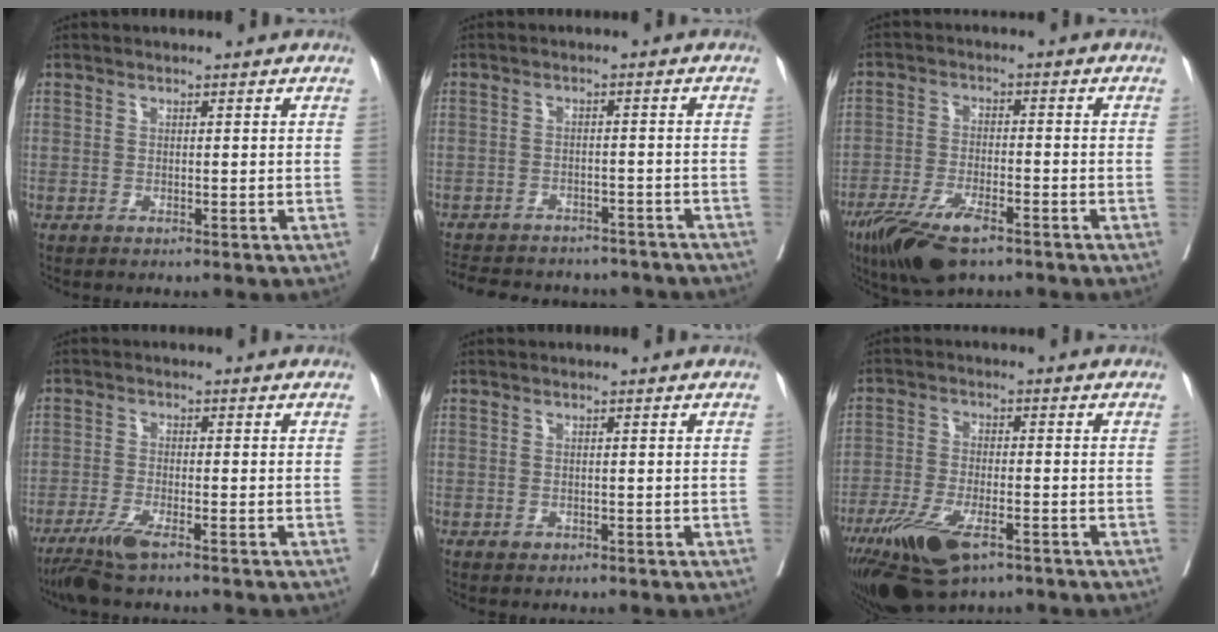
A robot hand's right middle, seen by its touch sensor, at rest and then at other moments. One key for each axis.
{"total": 19.2, "fx": -16.8, "fy": 6.7, "fz": 6.4, "tx": -0.164, "ty": -0.009, "tz": -0.207}
{"total": 10.0, "fx": -6.7, "fy": 2.8, "fz": 6.8, "tx": -0.128, "ty": -0.018, "tz": -0.118}
{"total": 6.8, "fx": -5.0, "fy": 0.8, "fz": 4.5, "tx": -0.080, "ty": -0.017, "tz": -0.084}
{"total": 0.6, "fx": -0.2, "fy": 0.5, "fz": 0.2, "tx": -0.005, "ty": 0.001, "tz": 0.000}
{"total": 12.3, "fx": -7.4, "fy": 4.2, "fz": 8.8, "tx": -0.167, "ty": -0.023, "tz": -0.128}